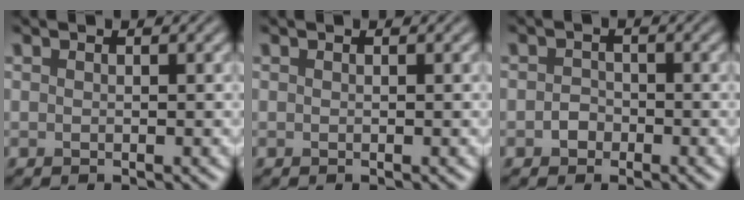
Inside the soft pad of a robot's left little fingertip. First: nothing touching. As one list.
[{"total": 0.0}, {"total": 1.4, "force": [-0.6, 1.2, 0.5], "torque": [-0.005, 0.000, -0.014]}]